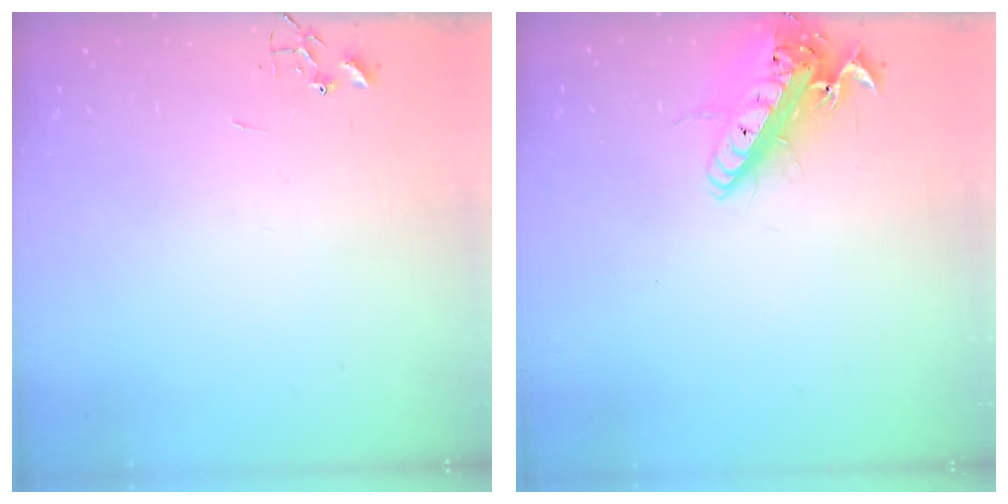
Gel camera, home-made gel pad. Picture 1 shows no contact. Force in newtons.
{"total": 16.4, "press": 16.0, "slide": 3.4}